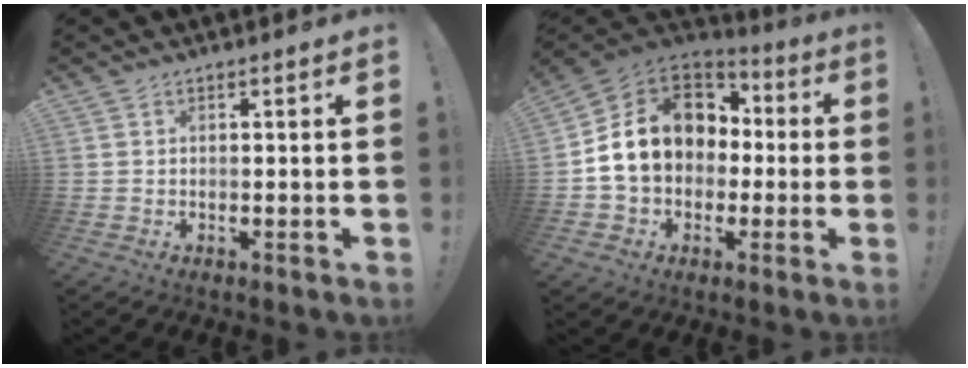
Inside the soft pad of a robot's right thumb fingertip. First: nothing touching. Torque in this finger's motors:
{"motor_torque": [2.50, 2.51, 1.06, -0.50, 0.11]}